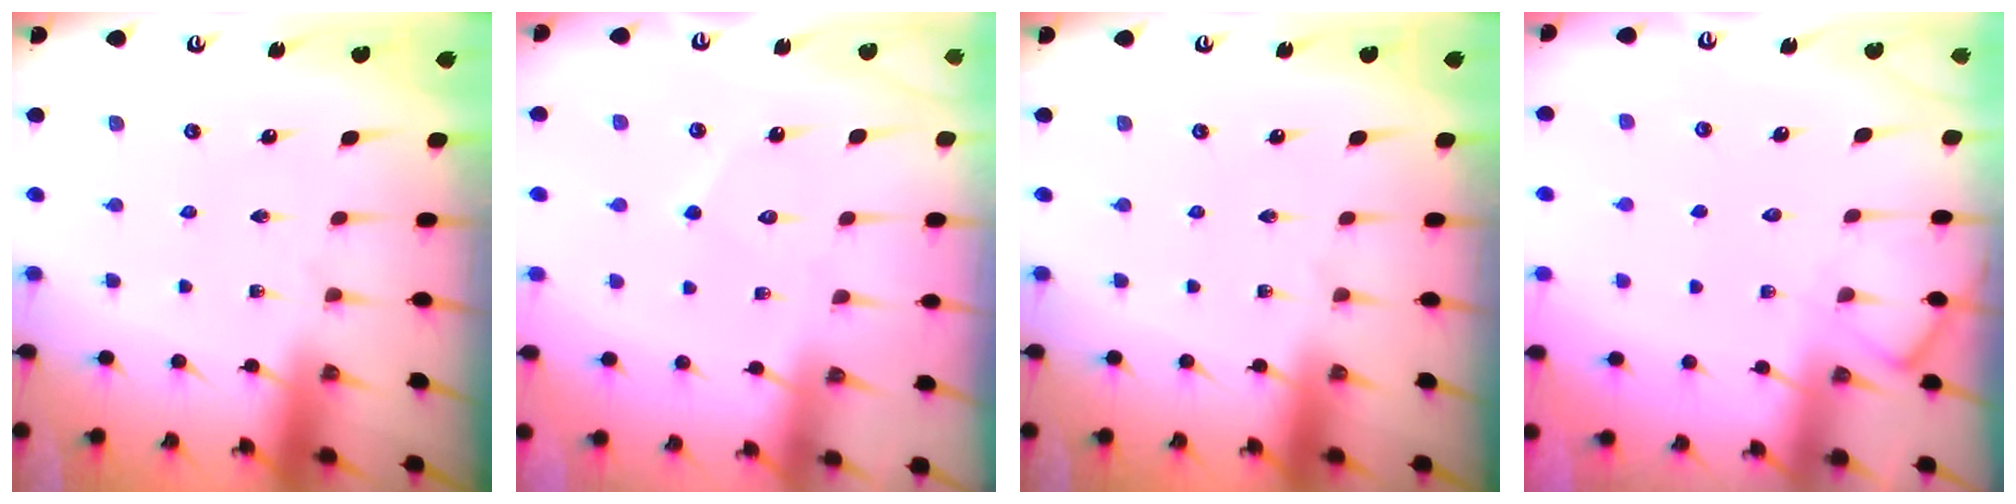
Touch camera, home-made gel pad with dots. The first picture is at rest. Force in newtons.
{"total": 5.3, "press": 5.2, "slide": 0.4}
{"total": 0.0}
{"total": 6.5, "press": 6.5, "slide": 0.8}